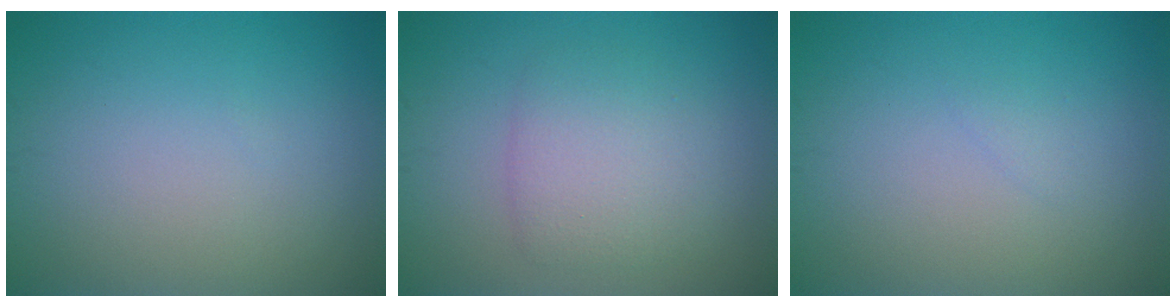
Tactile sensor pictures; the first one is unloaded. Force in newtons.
{"total": 3.5, "press": 3.5, "slide": 0.2}
{"total": 0.5, "press": 0.5, "slide": 0.1}